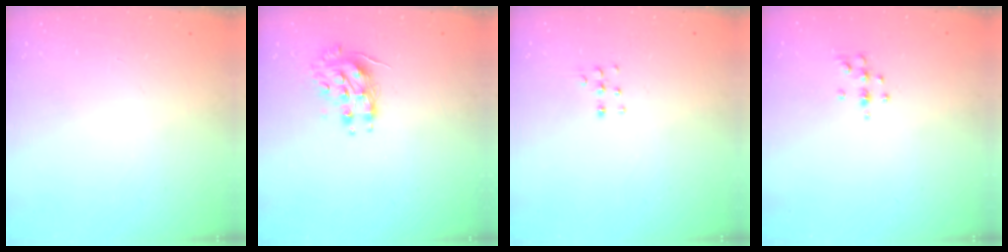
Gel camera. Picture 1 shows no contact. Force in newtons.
{"total": 8.5, "press": 8.4, "slide": 0.5}
{"total": 4.3, "press": 4.2, "slide": 1.1}
{"total": 4.8, "press": 4.4, "slide": 1.8}